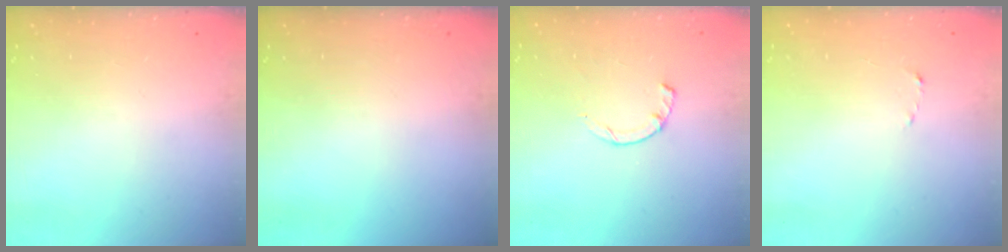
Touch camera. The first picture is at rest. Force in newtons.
{"total": 0.0}
{"total": 2.3, "press": 2.3, "slide": 0.4}
{"total": 1.5, "press": 1.5, "slide": 0.2}